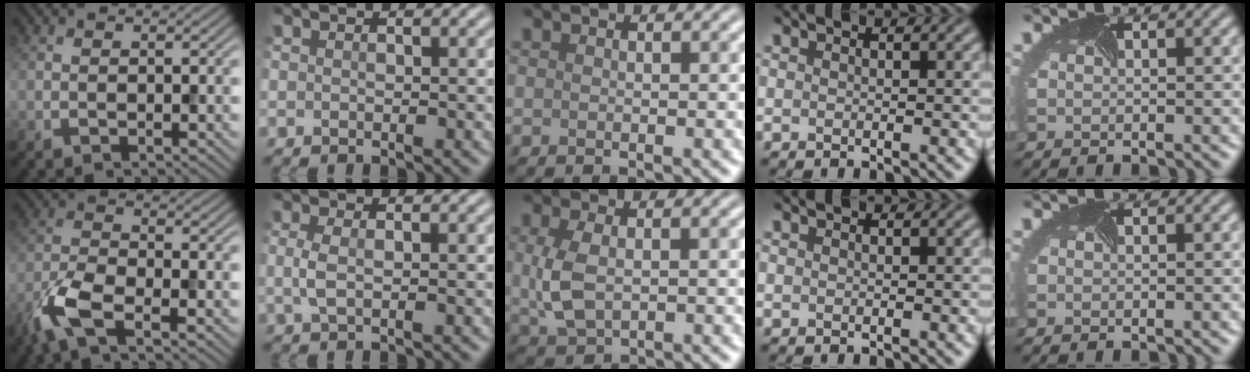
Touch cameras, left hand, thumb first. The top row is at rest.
{"thumb": {"total": 6.6, "force": [-3.9, 2.1, 4.9], "torque": [-0.116, -0.009, -0.094]}, "index": {"total": 1.8, "force": [-0.2, 0.8, 1.7], "torque": [-0.041, -0.001, -0.003]}, "middle": {"total": 3.7, "force": [0.3, 2.2, 2.9], "torque": [-0.076, 0.001, 0.011]}}